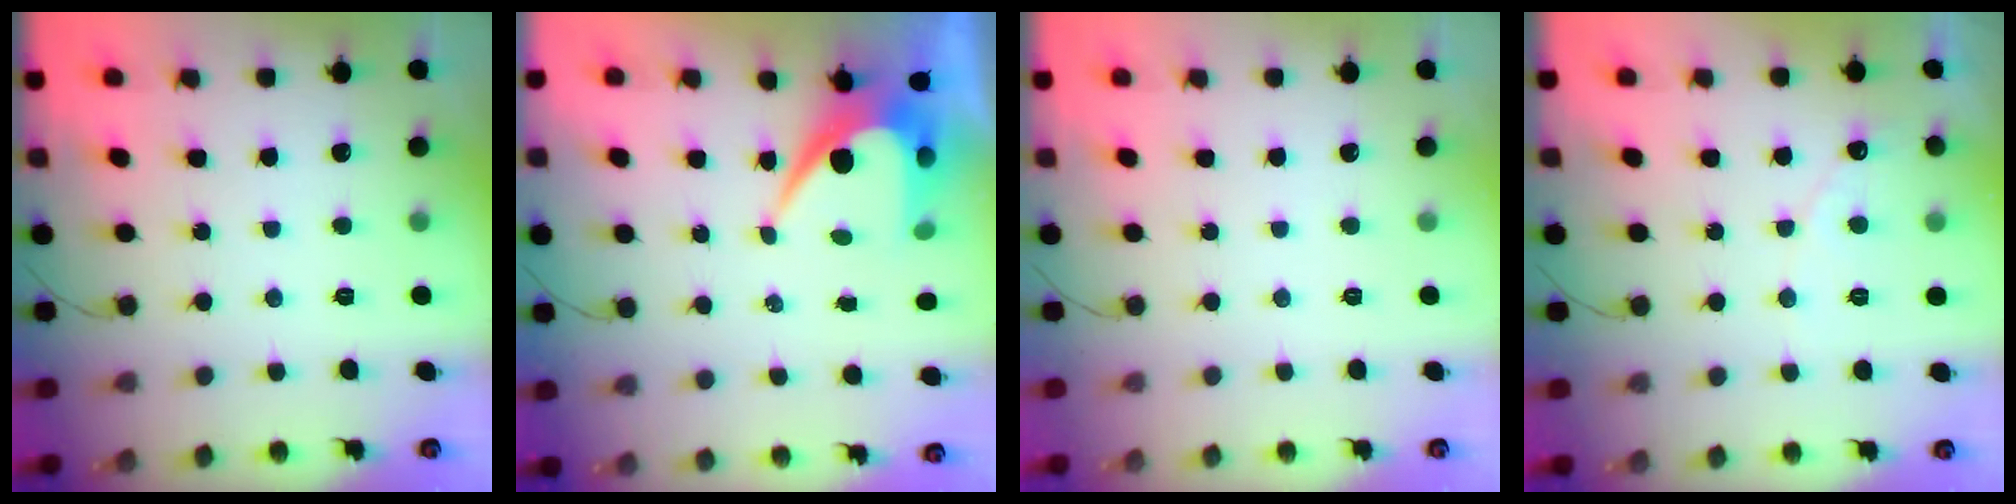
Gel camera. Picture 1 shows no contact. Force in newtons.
{"total": 9.1, "press": 9.1, "slide": 0.7}
{"total": 0.0}
{"total": 3.9, "press": 3.9, "slide": 0.2}